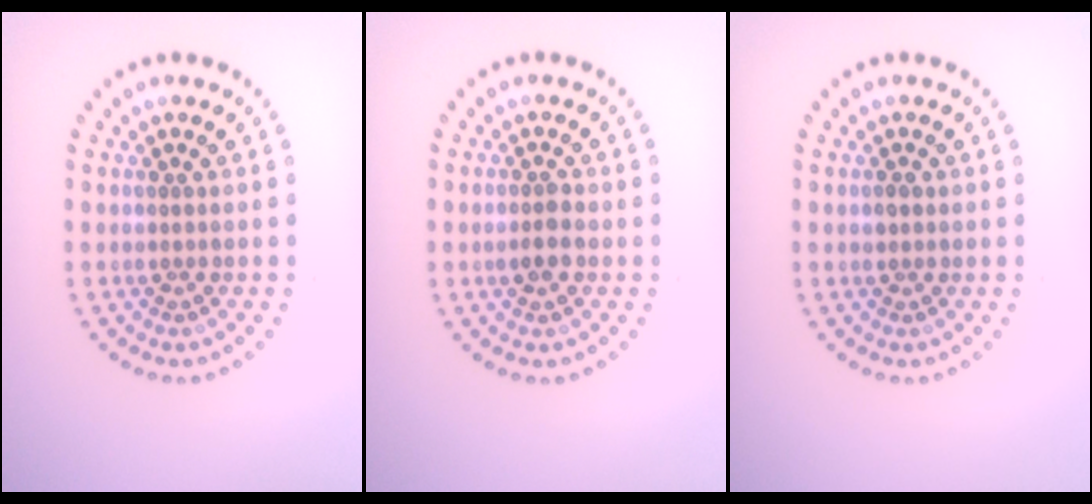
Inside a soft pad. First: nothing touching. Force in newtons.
{"total": 1.6, "press": 1.6, "slide": 0.1}
{"total": 0.7, "press": 0.7, "slide": 0.2}